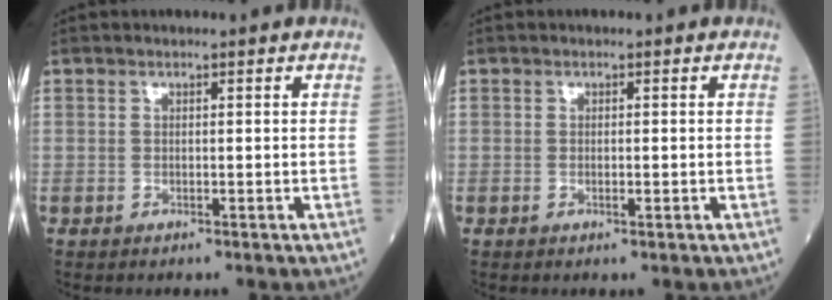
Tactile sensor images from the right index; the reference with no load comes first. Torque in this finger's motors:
{"motor_torque": [-0.13, 0.05, -0.04, -0.01]}